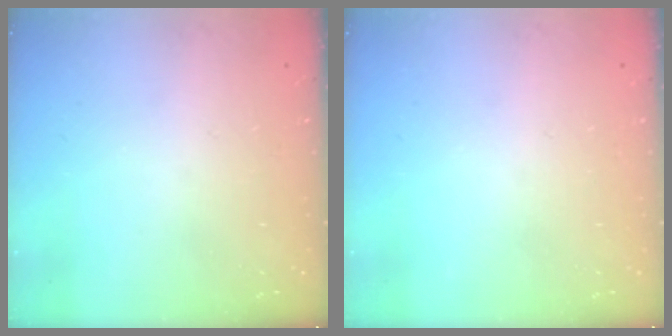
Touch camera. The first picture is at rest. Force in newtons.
{"total": 0.0}